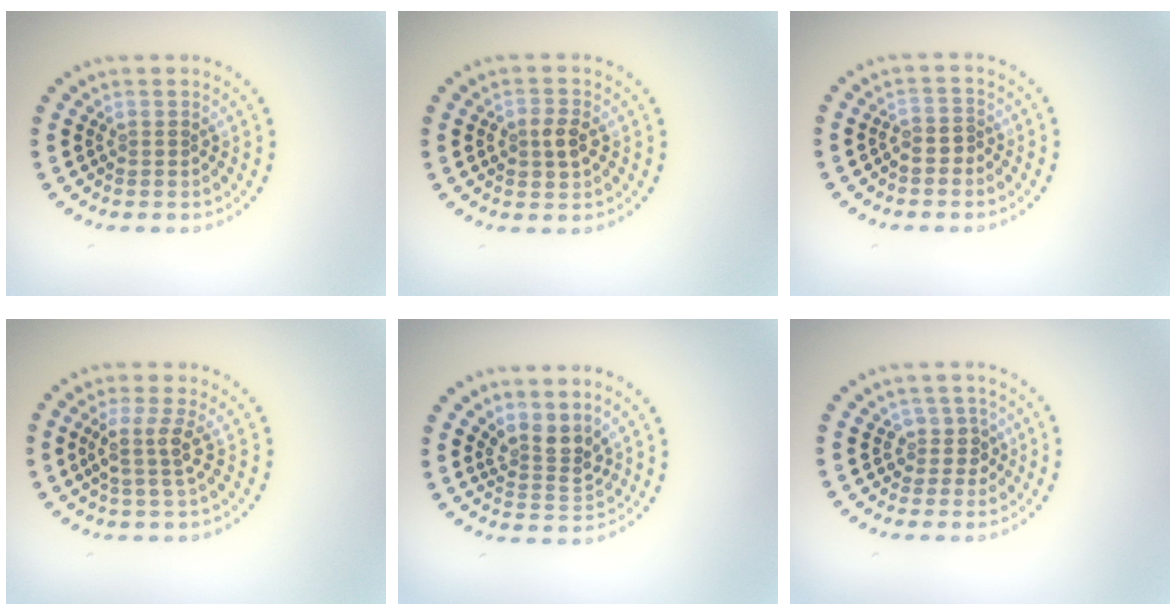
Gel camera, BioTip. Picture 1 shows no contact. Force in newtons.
{"total": 2.1, "press": 2.1, "slide": 0.2}
{"total": 1.2, "press": 0.9, "slide": 0.7}
{"total": 2.6, "press": 1.9, "slide": 1.7}
{"total": 2.8, "press": 2.1, "slide": 1.9}
{"total": 1.8, "press": 1.4, "slide": 1.2}